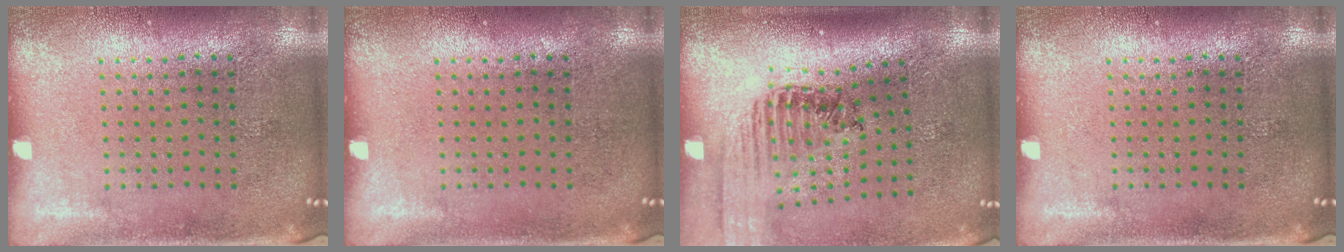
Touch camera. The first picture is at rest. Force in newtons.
{"total": 0.0}
{"total": 1.5, "press": 1.5, "slide": 0.2}
{"total": 0.0}